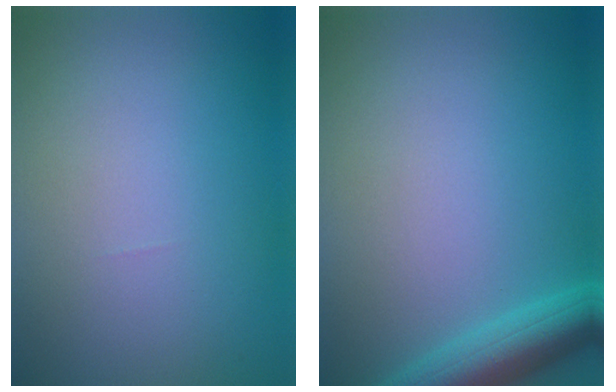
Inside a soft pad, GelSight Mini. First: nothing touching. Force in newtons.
{"total": 5.1, "press": 5.1, "slide": 0.3}